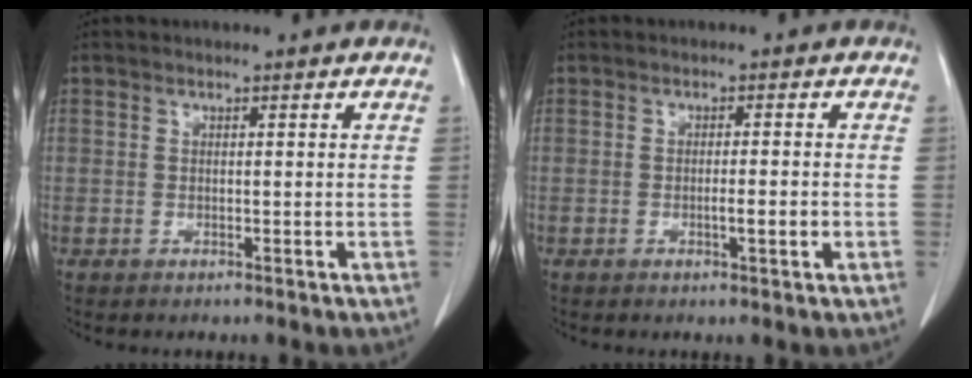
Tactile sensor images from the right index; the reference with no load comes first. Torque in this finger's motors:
{"motor_torque": [0.61, -0.26, 0.30, 0.06]}